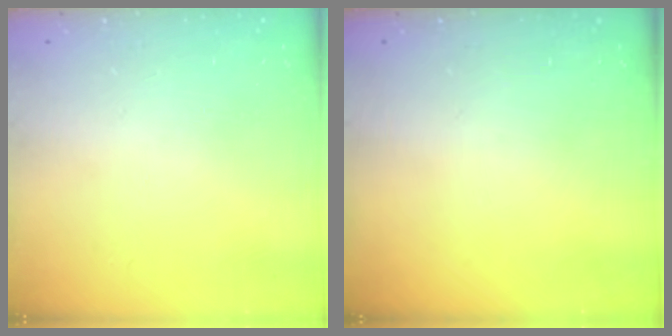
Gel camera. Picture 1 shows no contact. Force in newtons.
{"total": 0.0}